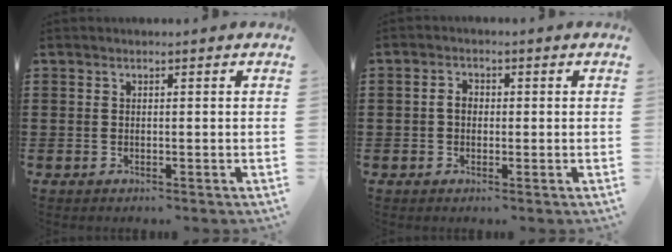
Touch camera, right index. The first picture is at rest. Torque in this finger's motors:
{"motor_torque": [0.43, -0.33, 0.07, 0.04]}